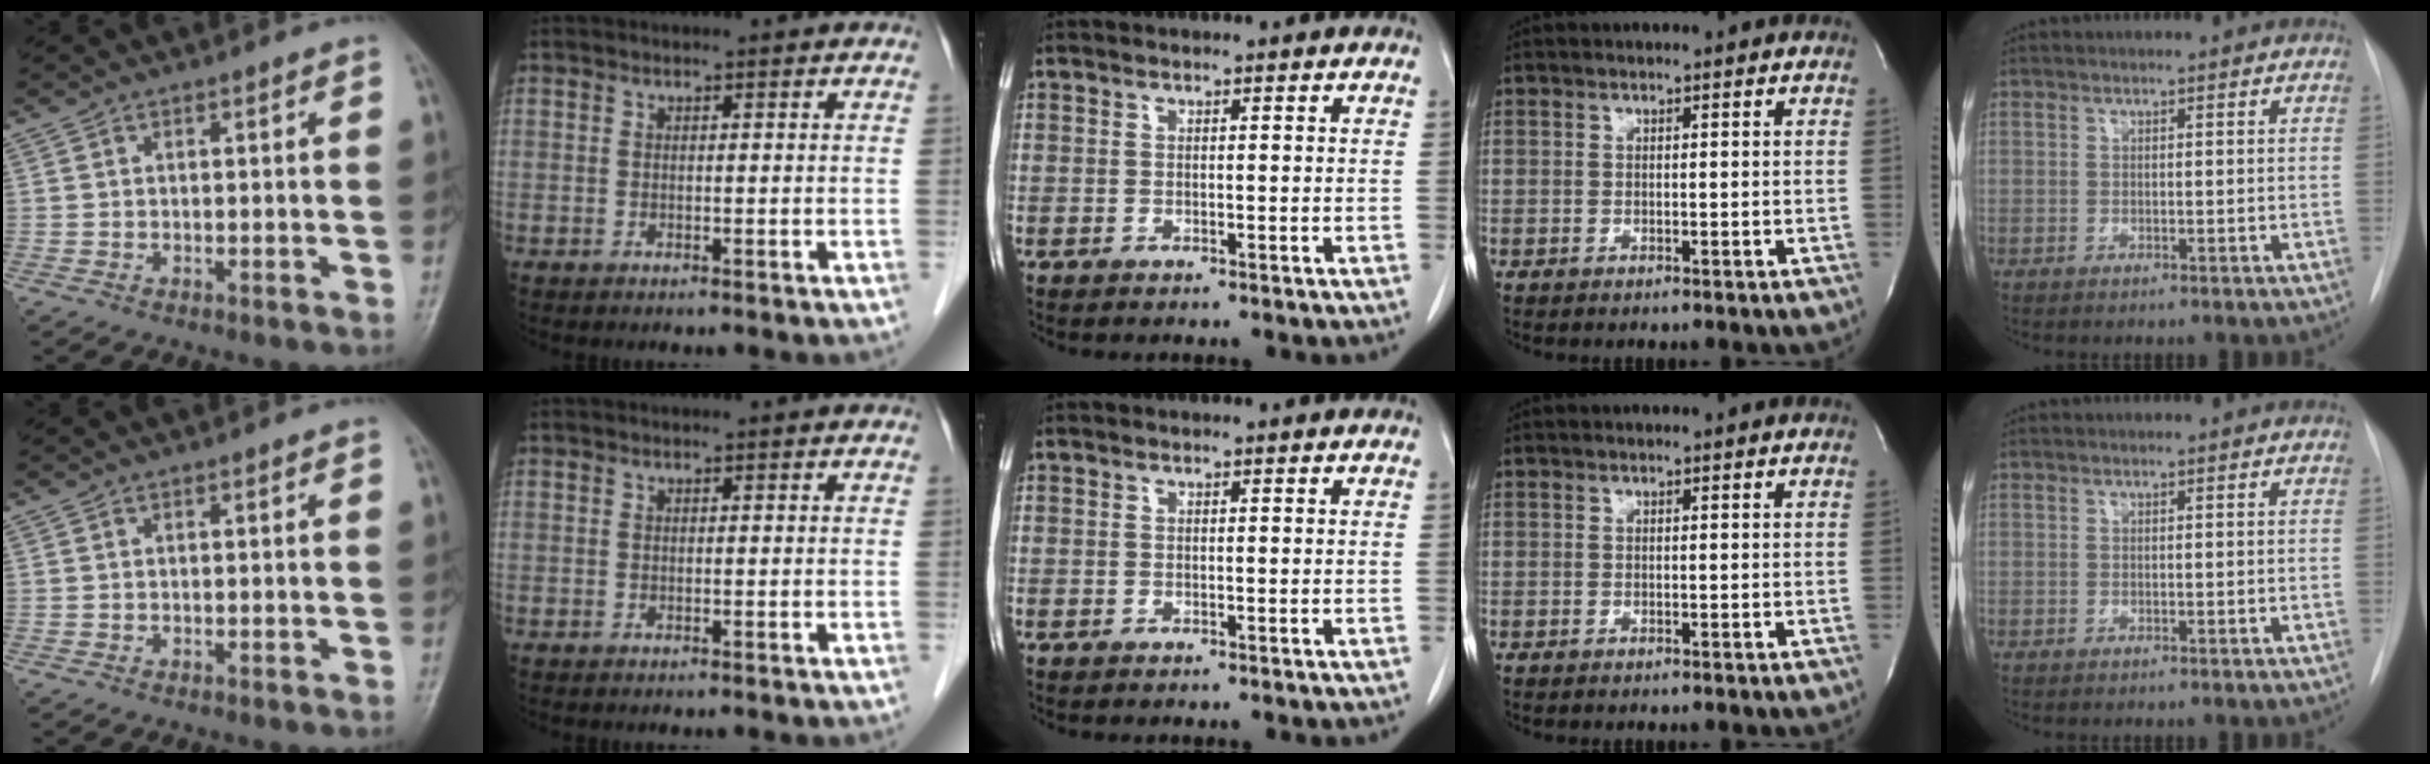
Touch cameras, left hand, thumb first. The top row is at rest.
{}